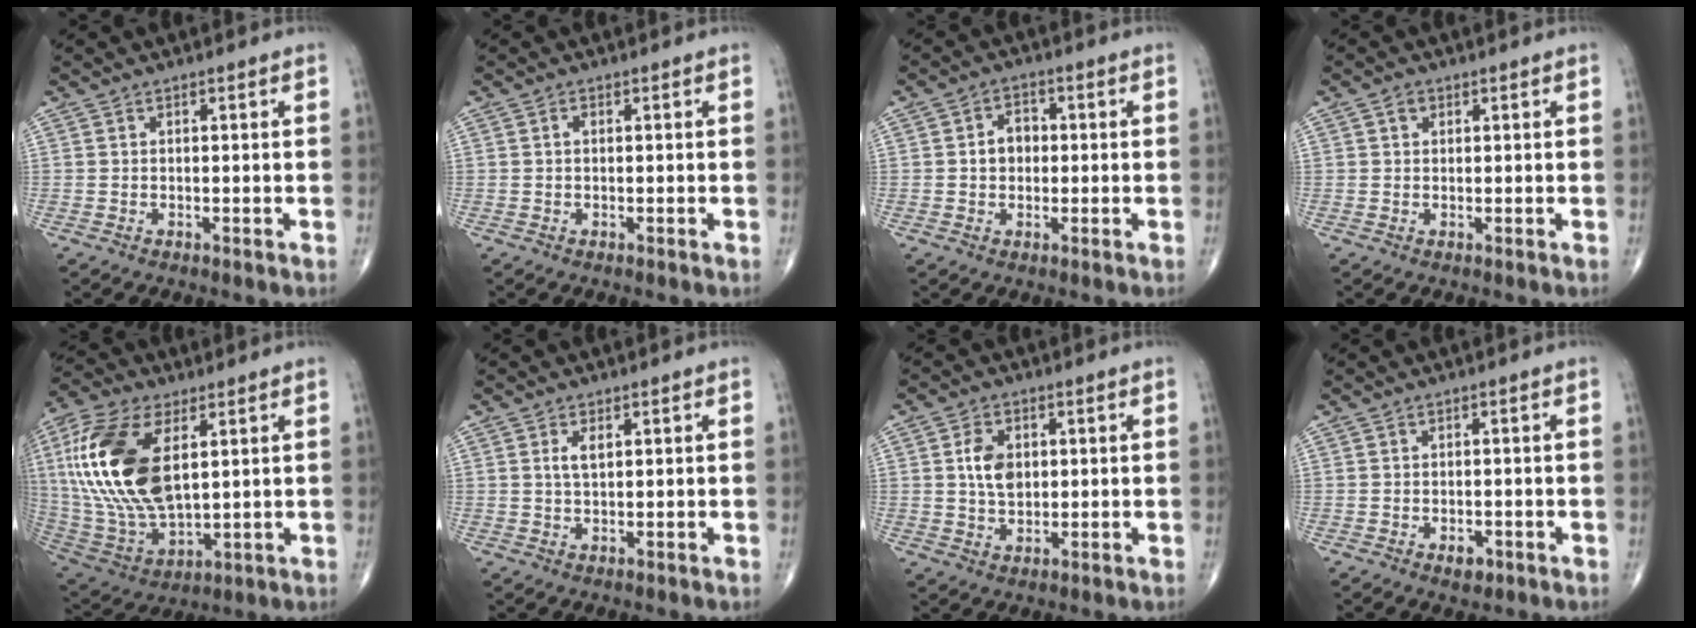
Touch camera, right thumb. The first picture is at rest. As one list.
[{"total": 0.9, "force": [0.1, 0.5, 0.7], "torque": [-0.012, 0.002, 0.000]}, {"total": 4.3, "force": [0.0, 3.4, 2.6], "torque": [-0.026, 0.014, -0.005]}, {"total": 1.7, "force": [0.6, 1.3, 0.8], "torque": [-0.006, 0.001, 0.008]}, {"total": 23.7, "force": [5.3, 12.2, 19.6], "torque": [-0.417, -0.022, 0.102]}, {"total": 2.5, "force": [0.8, 1.1, 2.1], "torque": [-0.040, -0.001, 0.017]}, {"total": 6.0, "force": [1.0, 4.1, 4.3], "torque": [-0.069, -0.004, 0.019]}, {"total": 2.3, "force": [-1.1, 1.4, 1.4], "torque": [-0.011, 0.003, -0.012]}]